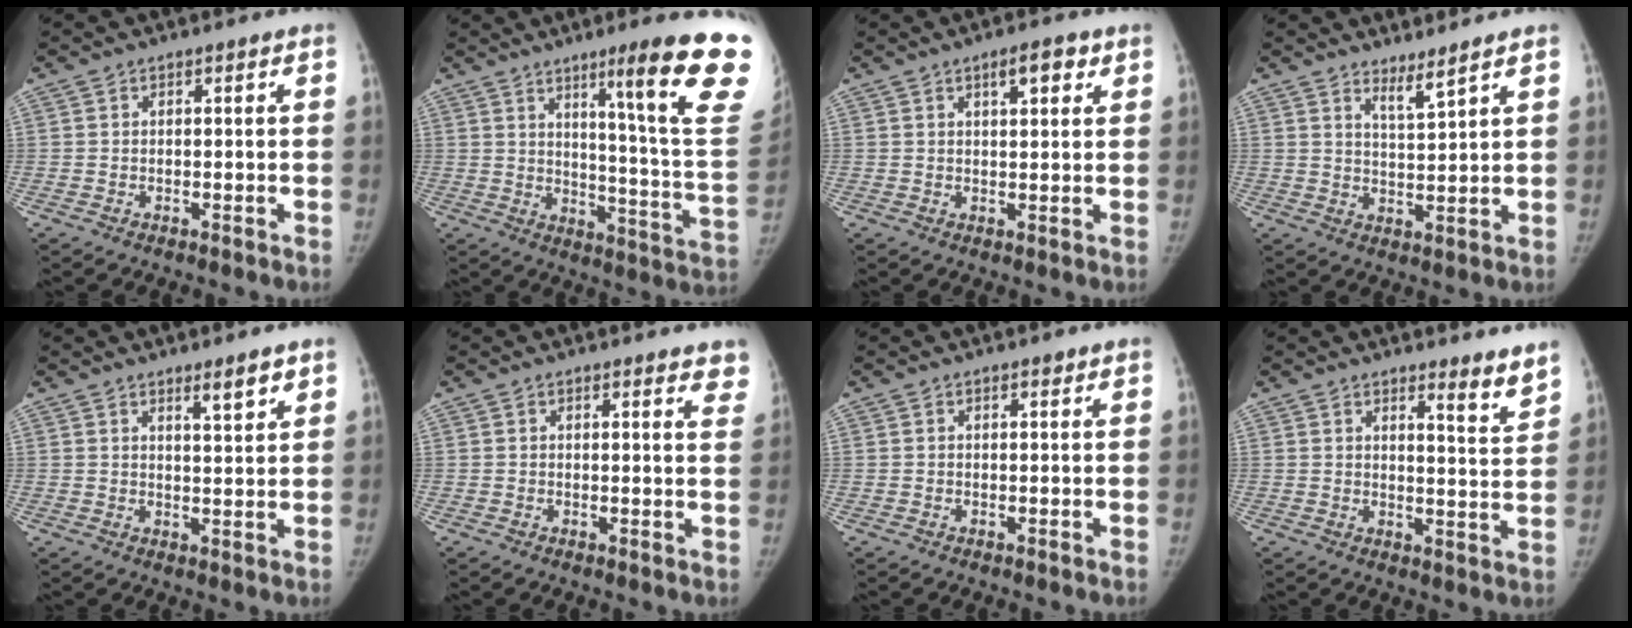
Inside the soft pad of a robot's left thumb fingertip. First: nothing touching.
{"total": 22.5, "force": [12.1, 1.5, 18.9], "torque": [-0.221, -0.067, 0.172]}
{"total": 4.6, "force": [2.4, 1.7, 3.5], "torque": [-0.039, -0.010, 0.034]}
{"total": 3.6, "force": [3.1, -0.2, 1.8], "torque": [-0.033, -0.039, 0.060]}
{"total": 4.0, "force": [2.8, 0.7, 2.7], "torque": [-0.035, -0.023, 0.044]}
{"total": 5.2, "force": [4.5, 1.5, 2.1], "torque": [0.007, -0.020, 0.034]}
{"total": 0.7, "force": [0.5, 0.3, 0.3], "torque": [0.000, -0.001, 0.007]}
{"total": 5.6, "force": [4.5, 0.7, 3.2], "torque": [-0.029, -0.043, 0.060]}